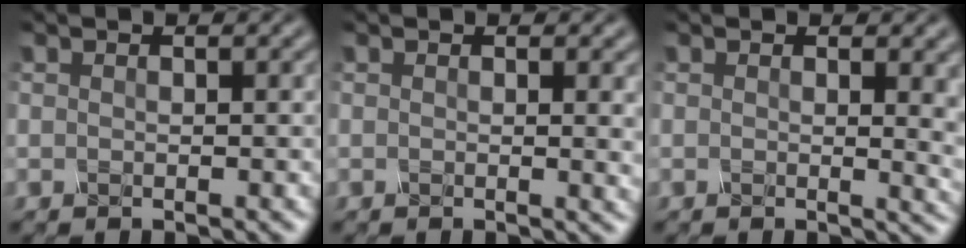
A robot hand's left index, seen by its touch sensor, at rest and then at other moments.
{"total": 2.2, "force": [0.2, 0.7, 2.0], "torque": [-0.016, -0.001, -0.002]}
{"total": 4.0, "force": [0.7, 1.5, 3.7], "torque": [-0.028, -0.002, 0.011]}